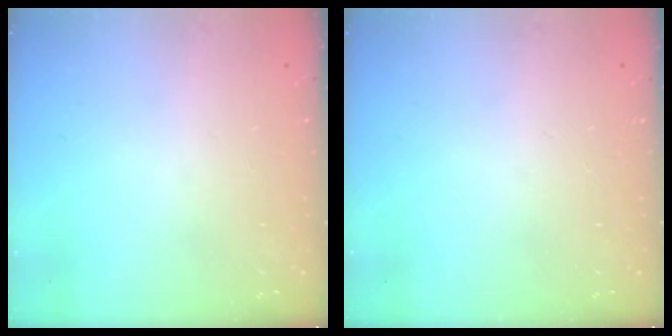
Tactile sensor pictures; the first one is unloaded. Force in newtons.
{"total": 0.0}